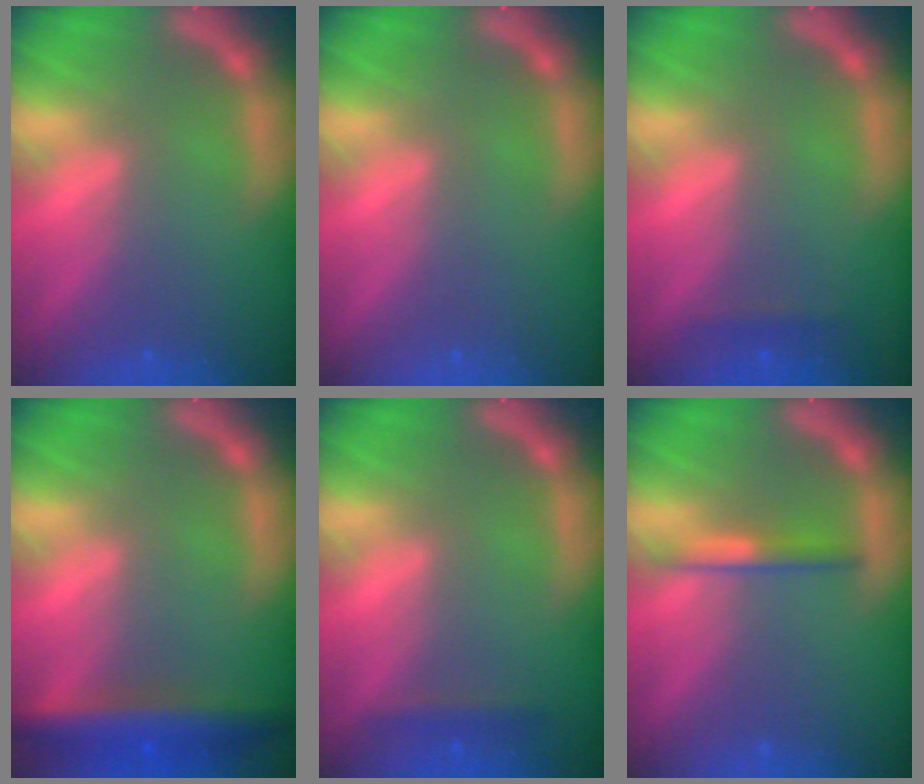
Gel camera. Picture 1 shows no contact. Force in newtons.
{"total": 0.0}
{"total": 0.9}
{"total": 5.5}
{"total": 1.4}
{"total": 2.0}